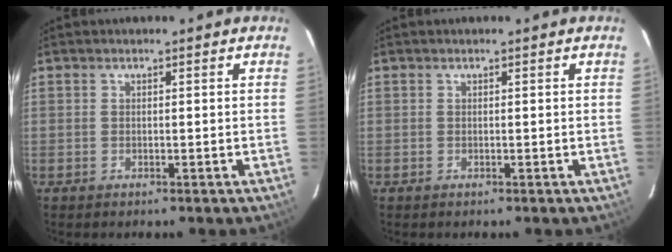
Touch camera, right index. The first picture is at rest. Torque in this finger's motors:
{"motor_torque": [-0.04, 0.00, 0.01, 0.00]}